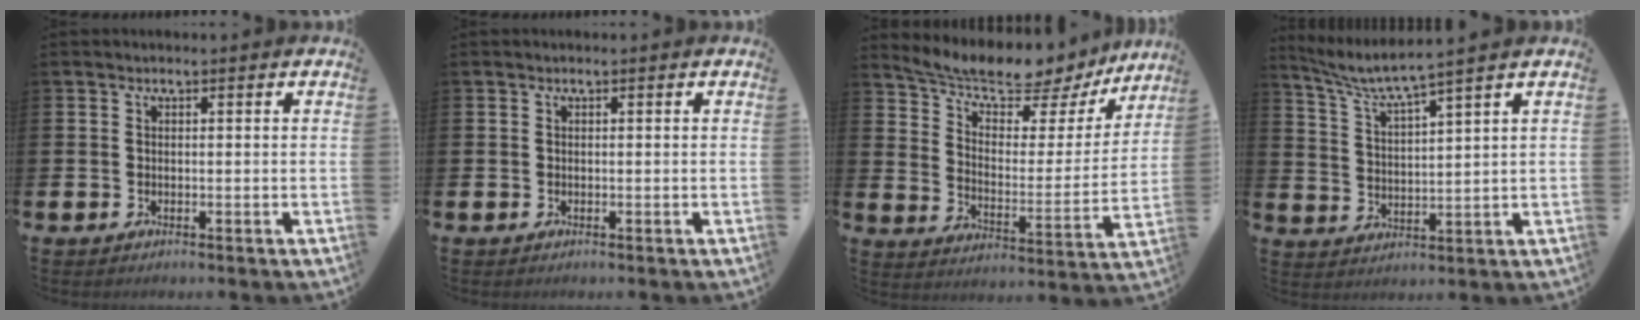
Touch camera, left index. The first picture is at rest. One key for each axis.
{"total": 0.0}
{"total": 8.7, "fx": 8.0, "fy": 1.9, "fz": 2.9, "tx": -0.086, "ty": -0.061, "tz": 0.130}
{"total": 4.8, "fx": 4.3, "fy": -0.5, "fz": 2.0, "tx": -0.062, "ty": -0.028, "tz": 0.070}